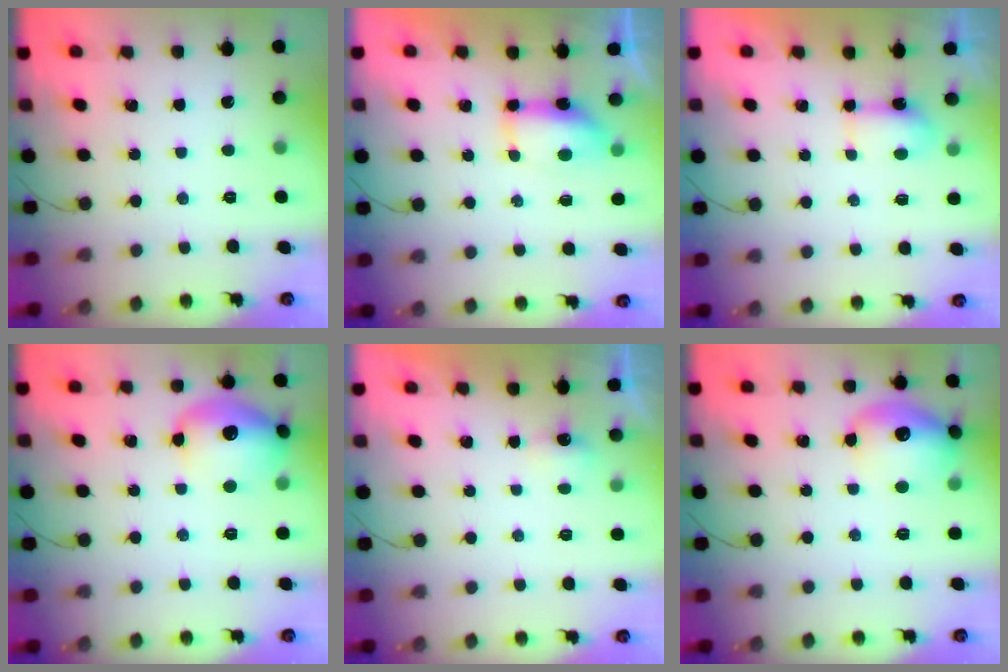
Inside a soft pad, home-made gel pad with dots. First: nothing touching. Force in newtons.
{"total": 11.7, "press": 8.5, "slide": 8.1}
{"total": 4.7, "press": 4.6, "slide": 0.9}
{"total": 16.6, "press": 16.5, "slide": 1.7}
{"total": 2.4, "press": 2.3, "slide": 0.6}
{"total": 14.6, "press": 14.5, "slide": 1.3}